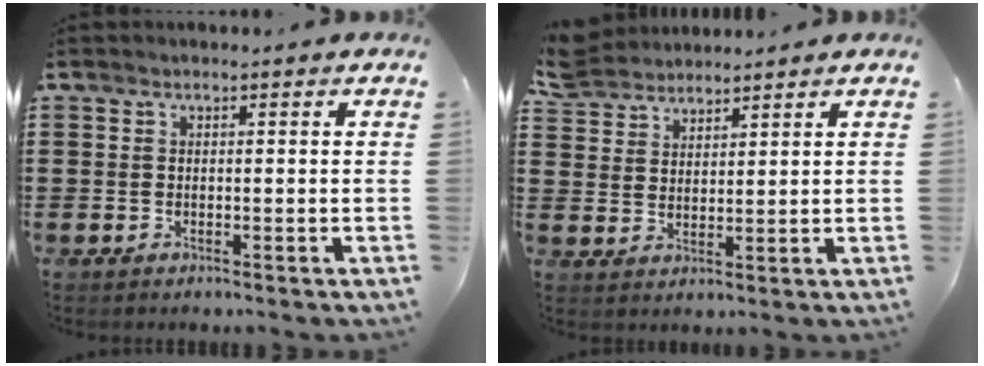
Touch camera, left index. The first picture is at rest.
{"total": 4.9, "force": [4.6, 1.7, 0.5], "torque": [-0.029, -0.009, 0.087]}